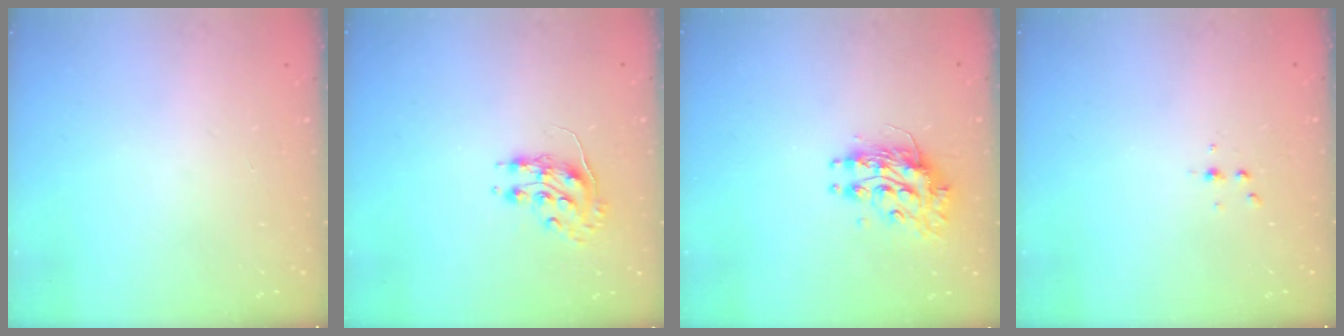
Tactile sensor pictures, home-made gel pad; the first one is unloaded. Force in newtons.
{"total": 8.6, "press": 8.6, "slide": 0.4}
{"total": 10.4, "press": 10.4, "slide": 0.6}
{"total": 2.8, "press": 2.8, "slide": 0.4}